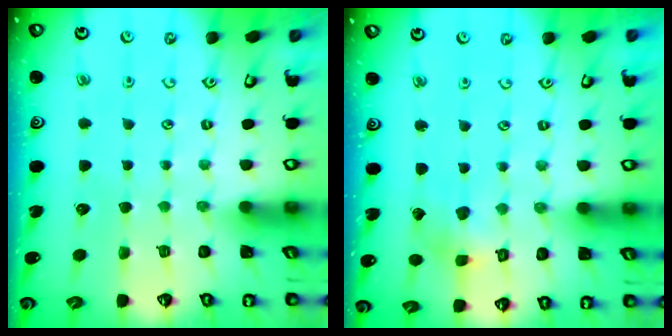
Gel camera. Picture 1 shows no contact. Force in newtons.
{"total": 3.3, "press": 3.3, "slide": 0.5}